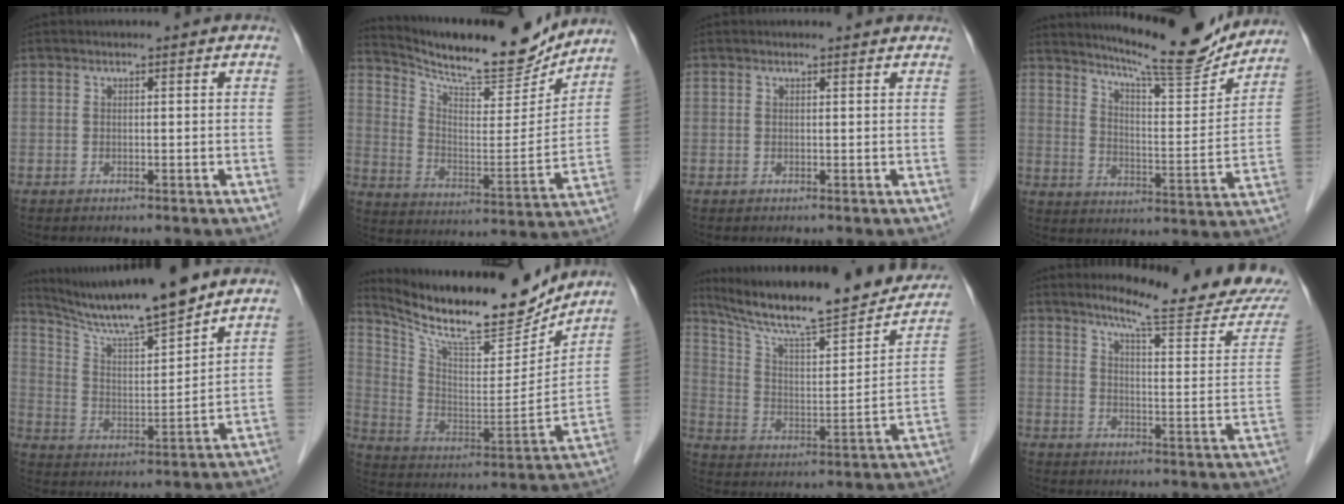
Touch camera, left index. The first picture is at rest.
{"total": 18.5, "force": [17.3, 2.5, 6.3], "torque": [-0.119, -0.027, 0.265]}
{"total": 1.4, "force": [1.4, 0.2, 0.2], "torque": [-0.014, 0.004, 0.014]}
{"total": 16.6, "force": [15.4, 1.0, 6.2], "torque": [-0.104, -0.033, 0.220]}
{"total": 13.6, "force": [12.1, -0.3, 6.1], "torque": [-0.118, 0.002, 0.220]}
{"total": 20.1, "force": [17.9, 3.6, 8.4], "torque": [-0.161, -0.019, 0.290]}
{"total": 26.2, "force": [22.4, 3.4, 13.1], "torque": [-0.212, -0.021, 0.326]}
{"total": 19.0, "force": [17.0, 0.4, 8.4], "torque": [-0.115, -0.074, 0.212]}